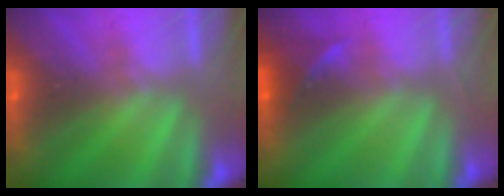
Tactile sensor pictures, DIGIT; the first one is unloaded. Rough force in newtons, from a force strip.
{"total": 2.3}